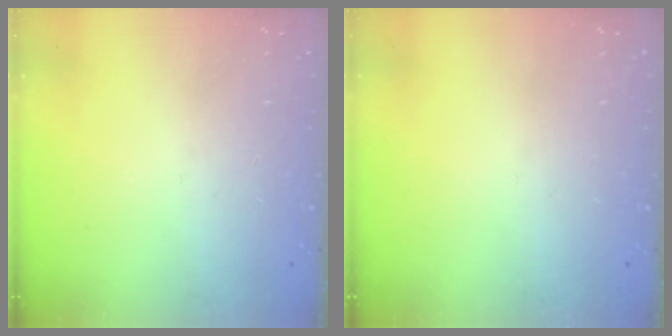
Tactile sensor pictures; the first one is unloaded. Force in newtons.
{"total": 0.0}